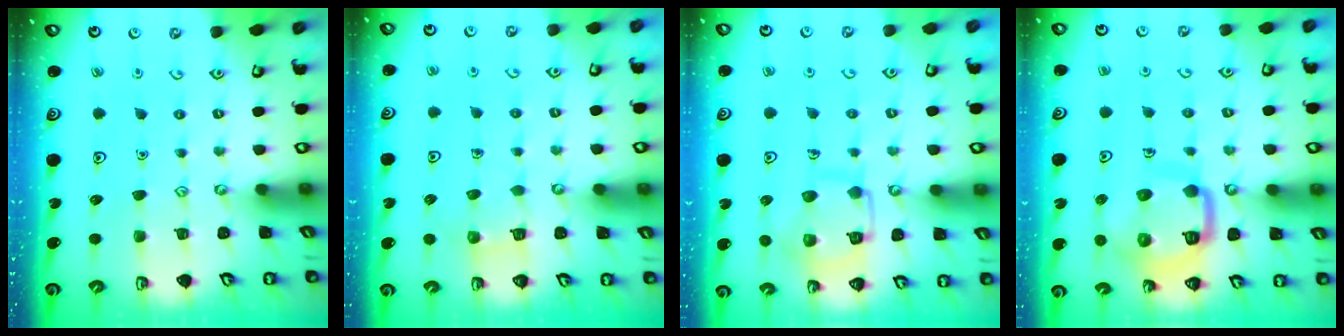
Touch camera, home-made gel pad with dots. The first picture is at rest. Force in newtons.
{"total": 3.8, "press": 3.7, "slide": 0.3}
{"total": 13.8, "press": 13.8, "slide": 1.4}
{"total": 14.4, "press": 14.3, "slide": 1.5}